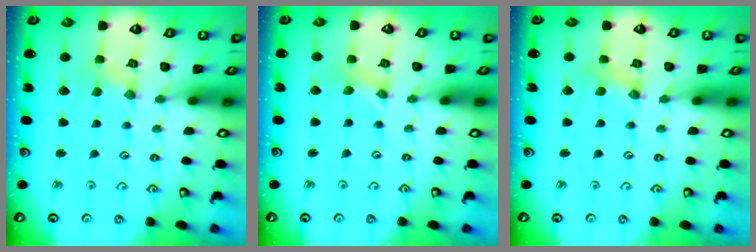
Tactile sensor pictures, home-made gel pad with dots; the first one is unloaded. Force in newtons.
{"total": 0.0}
{"total": 1.6, "press": 1.6, "slide": 0.1}